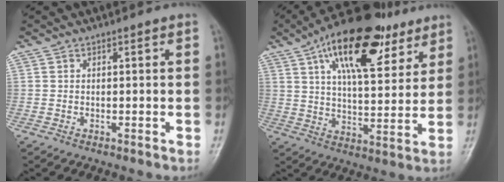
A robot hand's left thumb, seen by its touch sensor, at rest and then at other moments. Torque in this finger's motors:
{"motor_torque": [0.44, 0.52, 1.77, -1.00, 0.33]}